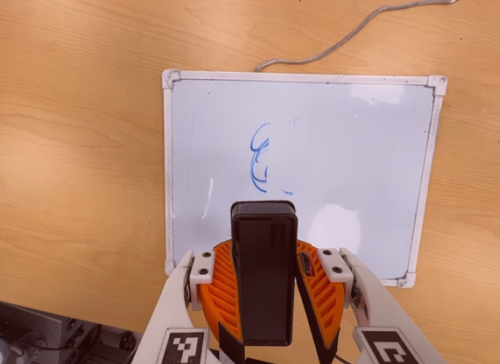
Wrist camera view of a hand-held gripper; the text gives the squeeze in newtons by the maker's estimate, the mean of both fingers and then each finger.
{"total": 10.7, "left": 9.9, "right": 11.5}